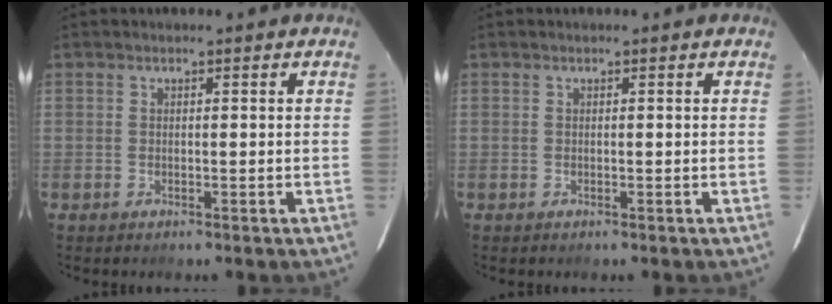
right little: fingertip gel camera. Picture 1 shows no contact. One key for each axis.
{"total": 0.0}